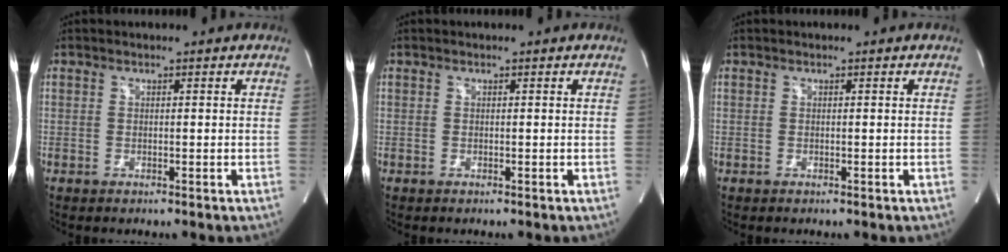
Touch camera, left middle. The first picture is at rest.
{"total": 0.0}
{"total": 0.0}